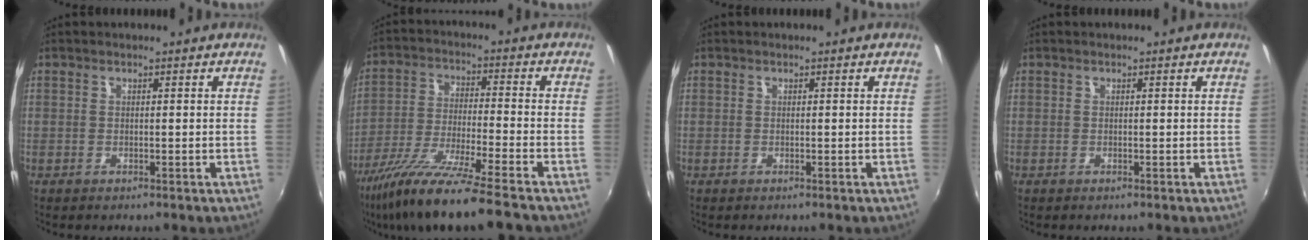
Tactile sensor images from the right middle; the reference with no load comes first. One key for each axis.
{"total": 14.8, "fx": -11.6, "fy": -0.5, "fz": 9.2, "tx": -0.183, "ty": -0.034, "tz": -0.209}
{"total": 0.0}
{"total": 0.0}